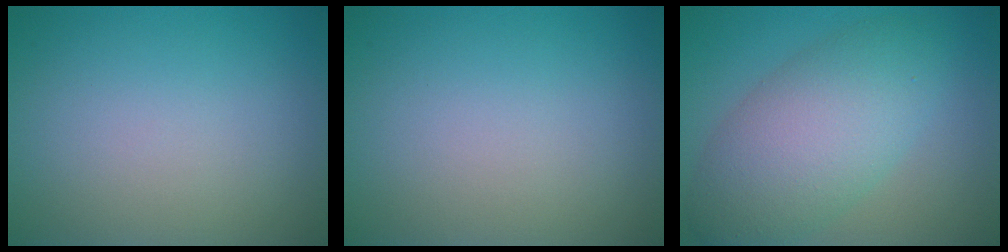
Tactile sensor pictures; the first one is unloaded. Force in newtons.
{"total": 0.0}
{"total": 7.5, "press": 7.5, "slide": 0.1}